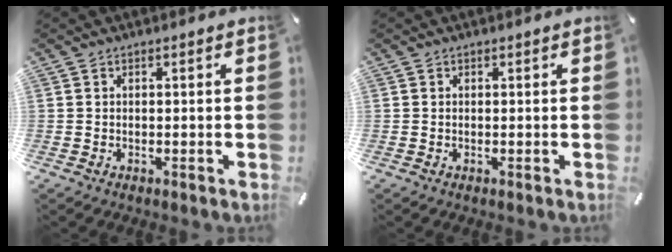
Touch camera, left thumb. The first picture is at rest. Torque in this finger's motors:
{"motor_torque": [0.00, 0.00, 0.00, 0.00, 0.00]}